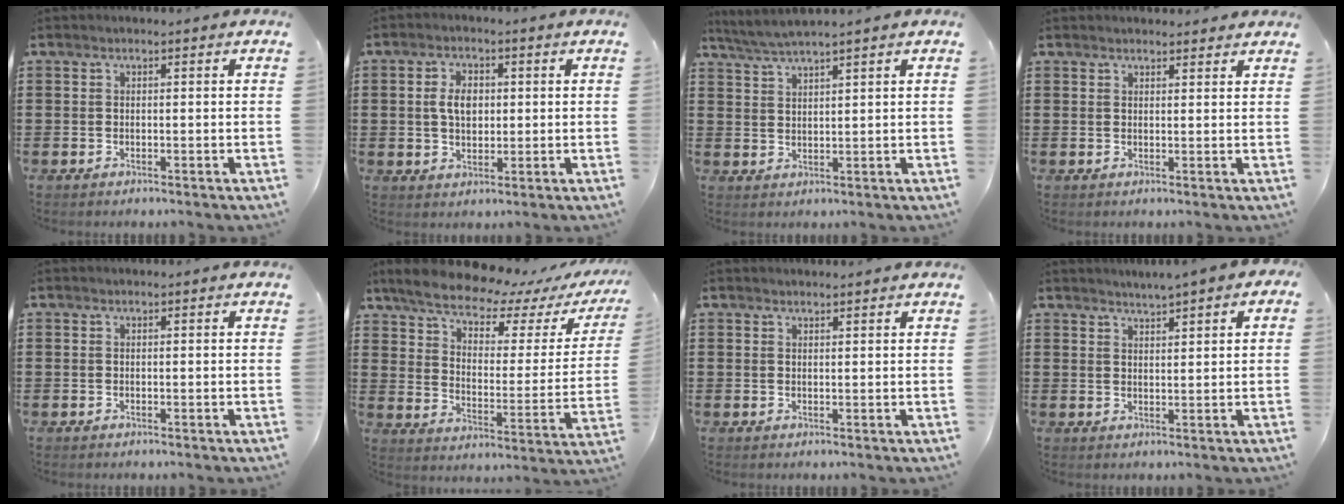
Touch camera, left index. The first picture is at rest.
{"total": 4.5, "force": [0.7, 2.8, 3.4], "torque": [-0.065, 0.011, 0.007]}
{"total": 3.2, "force": [2.9, -0.3, 1.3], "torque": [-0.033, -0.006, 0.053]}
{"total": 1.7, "force": [1.7, 0.3, 0.2], "torque": [-0.007, 0.003, 0.033]}
{"total": 0.0}
{"total": 8.3, "force": [7.4, 1.8, 3.3], "torque": [-0.095, -0.047, 0.125]}
{"total": 1.1, "force": [1.1, 0.0, 0.2], "torque": [-0.005, -0.001, 0.022]}
{"total": 1.8, "force": [1.7, -0.1, 0.4], "torque": [-0.012, 0.003, 0.033]}